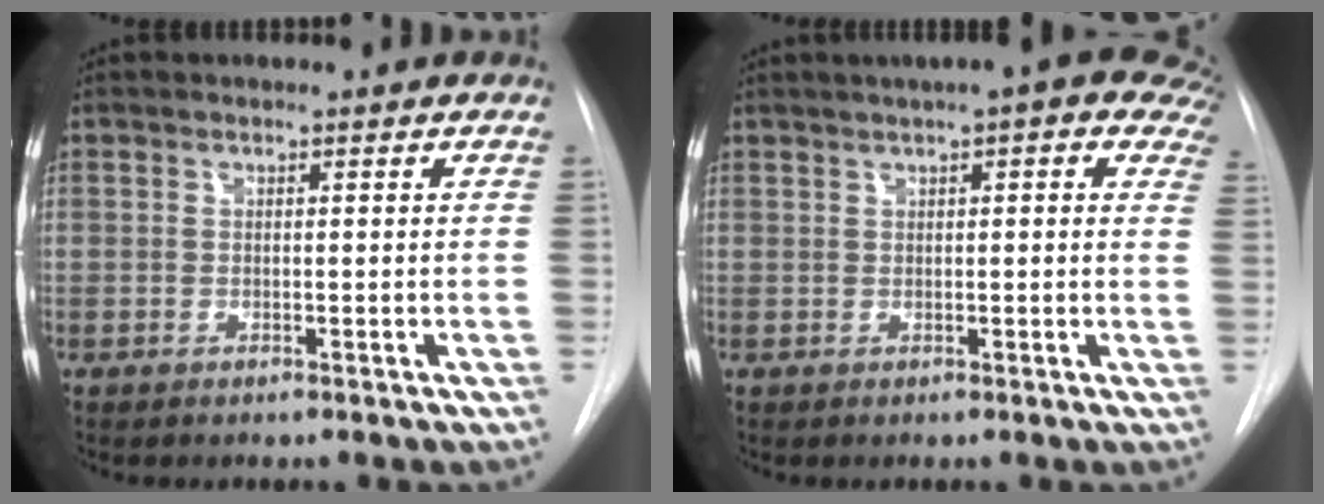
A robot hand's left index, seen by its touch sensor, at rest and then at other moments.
{"total": 13.7, "force": [9.3, 3.2, 9.5], "torque": [-0.130, 0.029, 0.103]}